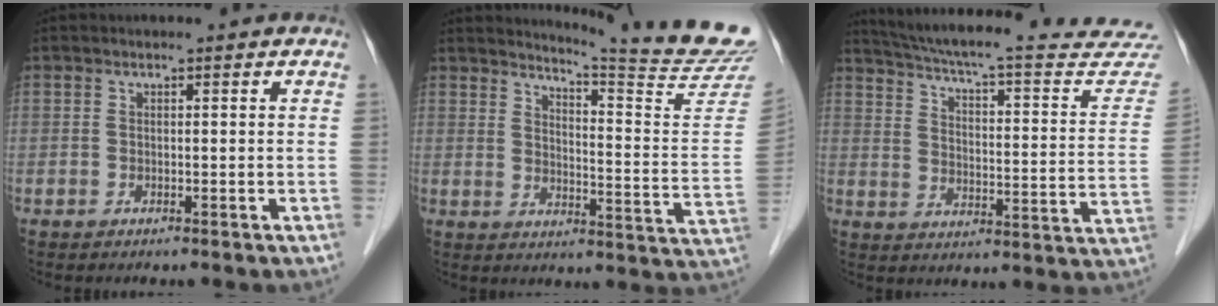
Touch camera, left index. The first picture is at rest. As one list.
[{"total": 18.0, "force": [17.1, -2.5, 5.0], "torque": [-0.083, -0.133, 0.202]}, {"total": 30.2, "force": [27.7, 2.9, 11.7], "torque": [-0.179, -0.082, 0.344]}]